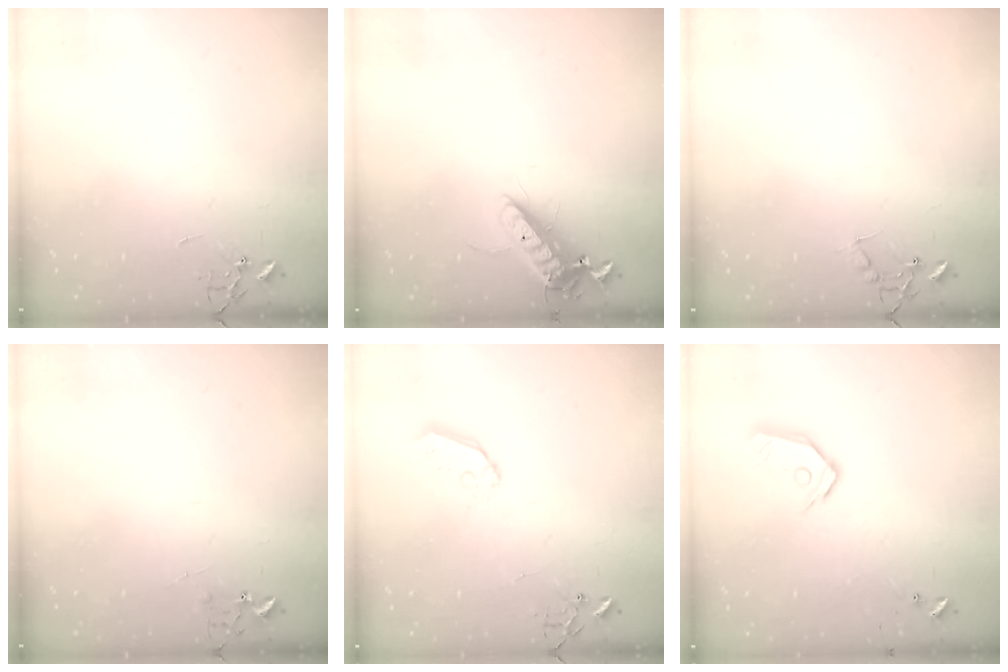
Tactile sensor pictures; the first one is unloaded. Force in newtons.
{"total": 13.1, "press": 12.9, "slide": 2.5}
{"total": 7.5, "press": 7.5, "slide": 0.4}
{"total": 5.4, "press": 5.4, "slide": 0.7}
{"total": 6.9, "press": 6.9, "slide": 0.5}
{"total": 11.6, "press": 11.5, "slide": 1.2}